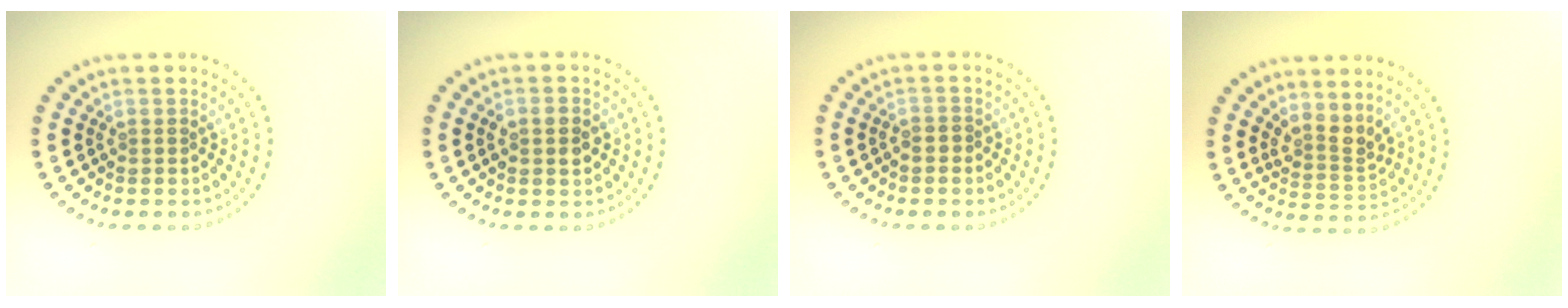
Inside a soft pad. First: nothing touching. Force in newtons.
{"total": 2.7, "press": 2.7, "slide": 0.2}
{"total": 0.8, "press": 0.5, "slide": 0.6}
{"total": 2.6, "press": 1.8, "slide": 1.9}